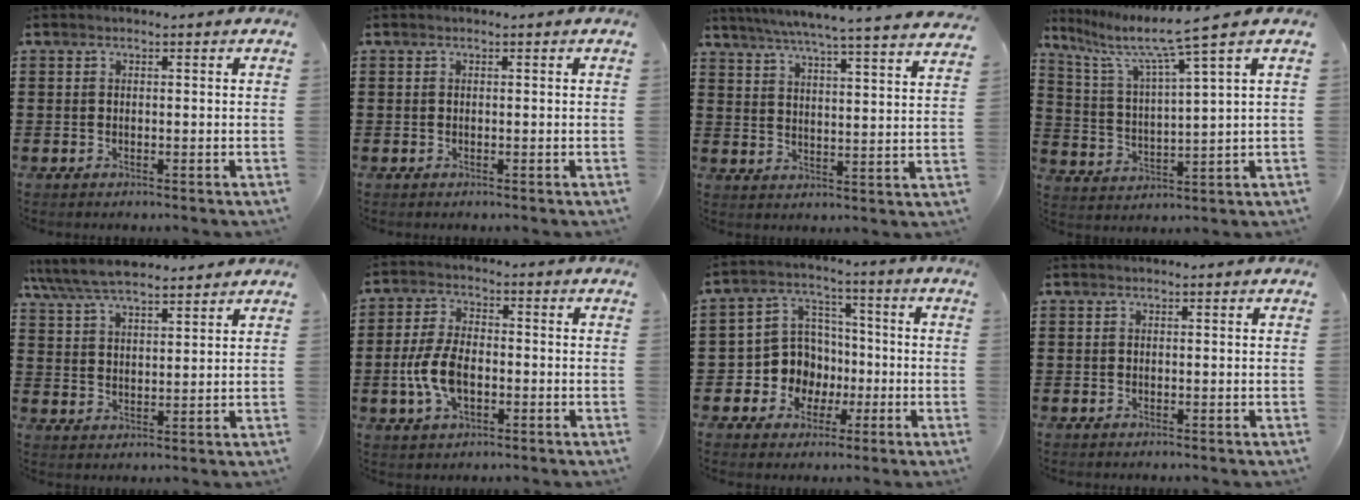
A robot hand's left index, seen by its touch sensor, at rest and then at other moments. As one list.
[{"total": 0.0}, {"total": 5.6, "force": [5.1, -0.9, 2.2], "torque": [-0.063, -0.039, 0.083]}, {"total": 4.3, "force": [3.2, -0.1, 2.8], "torque": [-0.076, -0.024, 0.046]}, {"total": 7.0, "force": [6.3, 1.5, 2.6], "torque": [-0.071, -0.016, 0.118]}, {"total": 7.5, "force": [-1.7, 4.0, 6.1], "torque": [-0.147, -0.001, -0.038]}, {"total": 8.7, "force": [-1.3, 8.3, 2.1], "torque": [-0.090, 0.006, -0.021]}, {"total": 0.0}]